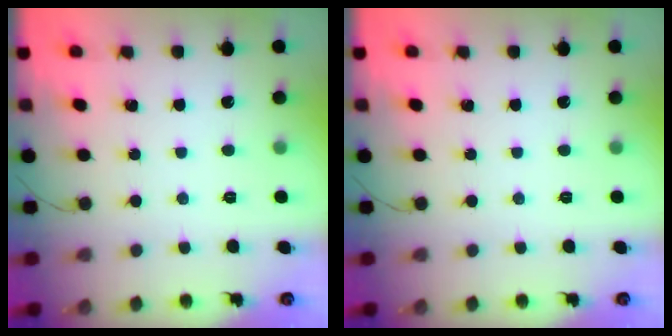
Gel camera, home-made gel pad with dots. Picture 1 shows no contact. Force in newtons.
{"total": 0.0}